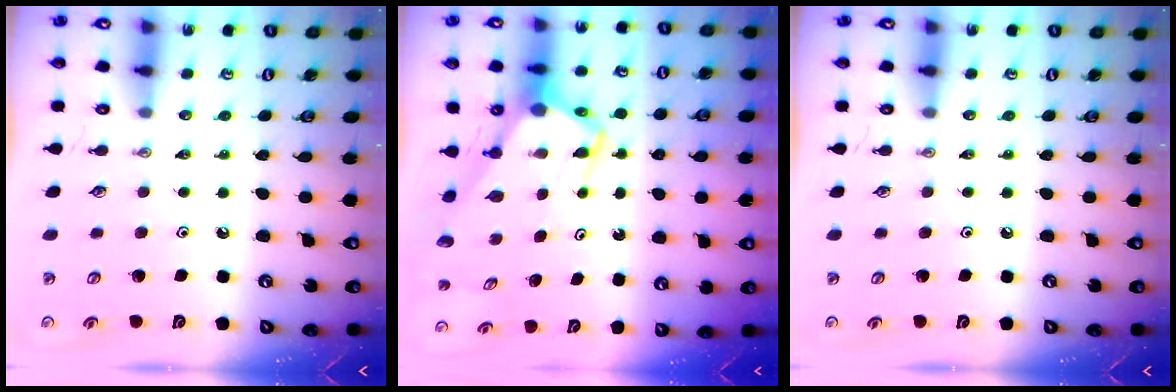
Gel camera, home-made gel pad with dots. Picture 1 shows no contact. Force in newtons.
{"total": 8.4, "press": 8.4, "slide": 0.9}
{"total": 0.0}